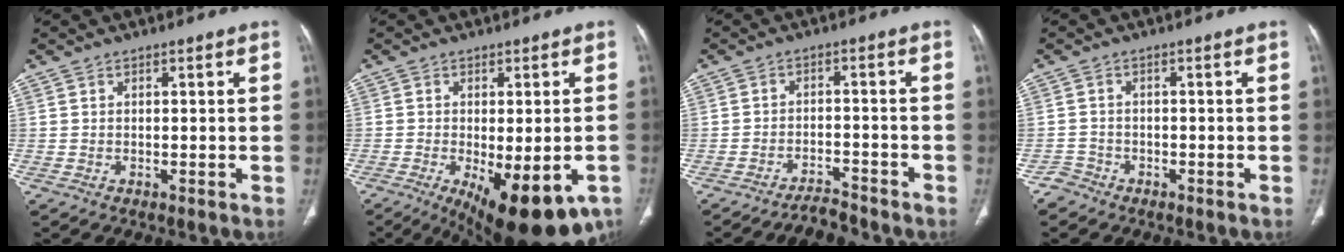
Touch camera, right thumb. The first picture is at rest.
{"total": 16.8, "force": [-8.1, 6.7, 13.1], "torque": [-0.149, -0.010, -0.100]}
{"total": 4.2, "force": [-4.1, 0.8, 0.7], "torque": [-0.019, 0.031, -0.067]}
{"total": 2.2, "force": [-1.6, 1.4, -0.4], "torque": [0.007, 0.010, -0.033]}